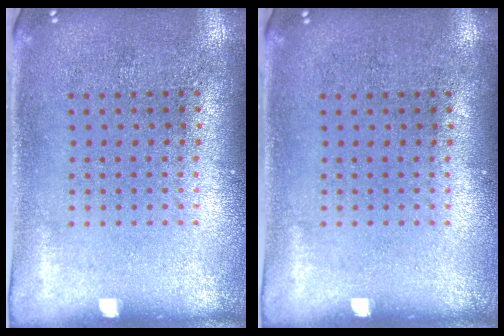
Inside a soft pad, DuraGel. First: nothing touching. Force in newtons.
{"total": 0.0}